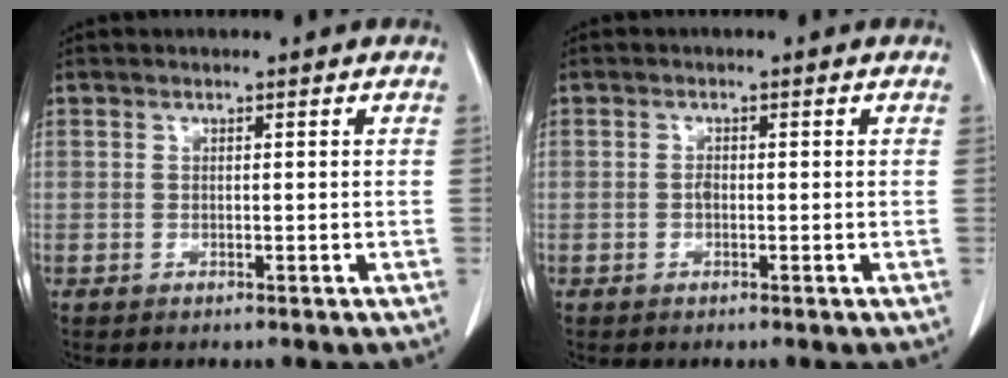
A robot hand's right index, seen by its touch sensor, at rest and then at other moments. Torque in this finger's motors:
{"motor_torque": [0.40, -0.17, 0.09, 0.04]}